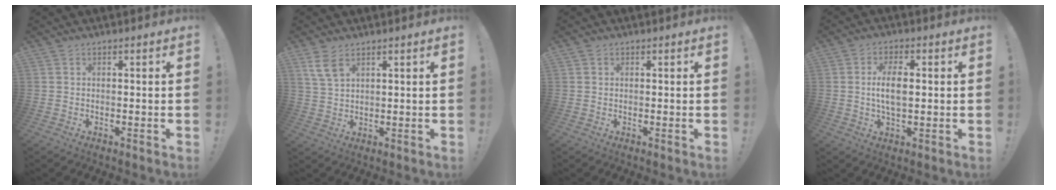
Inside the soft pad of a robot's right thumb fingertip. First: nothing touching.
{"total": 6.3, "force": [3.7, 3.4, 3.8], "torque": [-0.066, -0.012, 0.073]}
{"total": 0.5, "force": [0.3, 0.5, -0.1], "torque": [0.008, -0.002, 0.004]}
{"total": 7.6, "force": [0.6, 3.6, 6.7], "torque": [-0.112, -0.001, 0.005]}